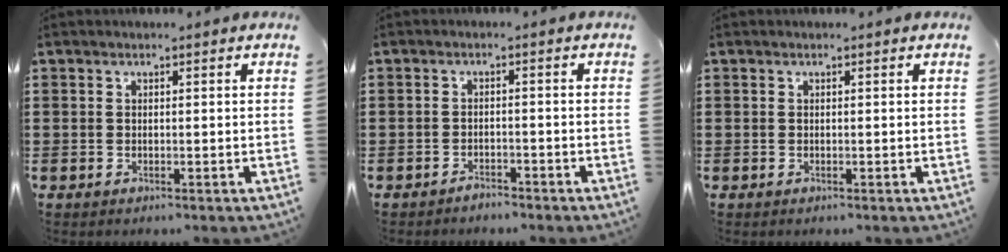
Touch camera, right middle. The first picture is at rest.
{"total": 1.7, "force": [-1.6, 0.3, 0.3], "torque": [-0.010, 0.002, -0.033]}
{"total": 0.0}